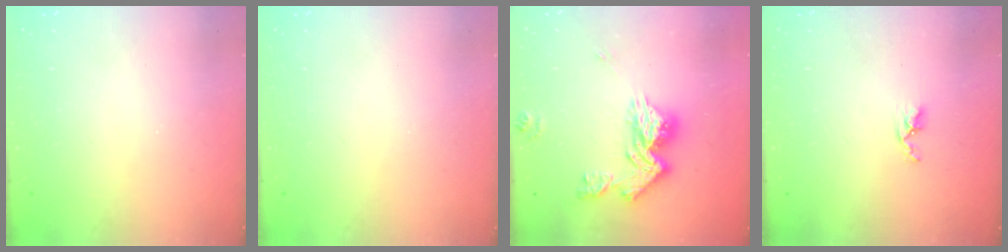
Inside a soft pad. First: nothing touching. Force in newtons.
{"total": 0.0}
{"total": 14.3, "press": 14.2, "slide": 1.5}
{"total": 3.3, "press": 3.2, "slide": 0.5}